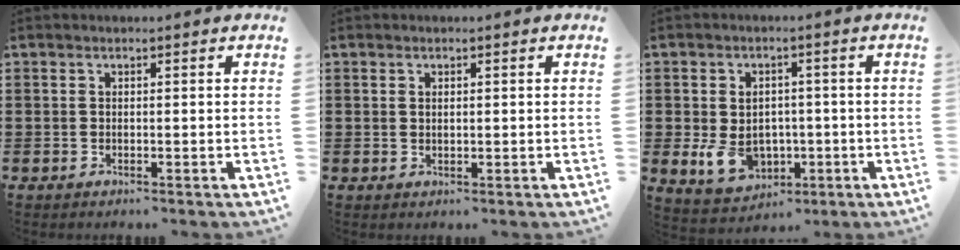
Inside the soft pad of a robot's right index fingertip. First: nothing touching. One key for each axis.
{"total": 0.6, "fx": 0.3, "fy": 0.2, "fz": 0.5, "tx": -0.012, "ty": 0.001, "tz": 0.005}
{"total": 6.9, "fx": -1.1, "fy": 5.4, "fz": 4.2, "tx": -0.094, "ty": 0.003, "tz": -0.020}